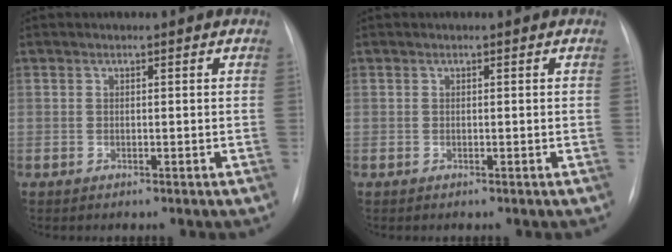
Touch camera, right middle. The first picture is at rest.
{"total": 0.0}